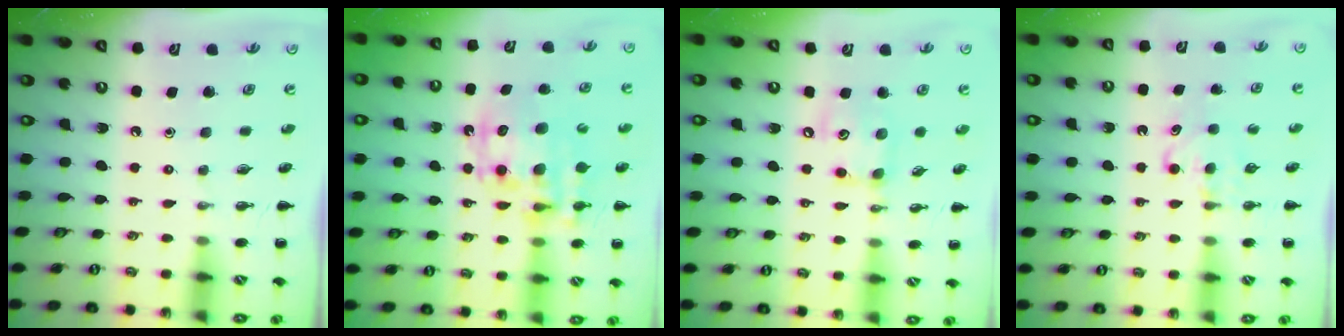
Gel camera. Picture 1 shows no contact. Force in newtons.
{"total": 15.5, "press": 15.1, "slide": 3.6}
{"total": 9.7, "press": 9.7, "slide": 0.8}
{"total": 5.1, "press": 4.8, "slide": 1.6}